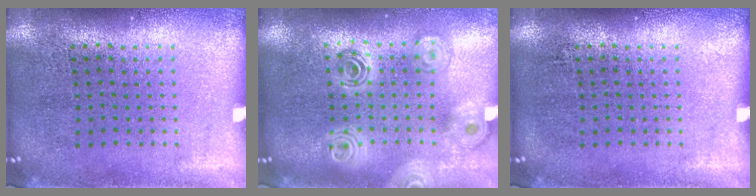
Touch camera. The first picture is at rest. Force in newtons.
{"total": 2.0, "press": 1.7, "slide": 1.2}
{"total": 0.0}